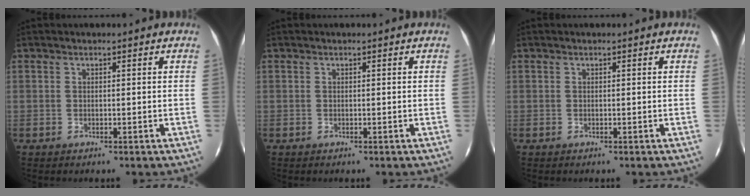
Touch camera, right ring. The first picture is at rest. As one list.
[{"total": 0.0}, {"total": 0.0}]